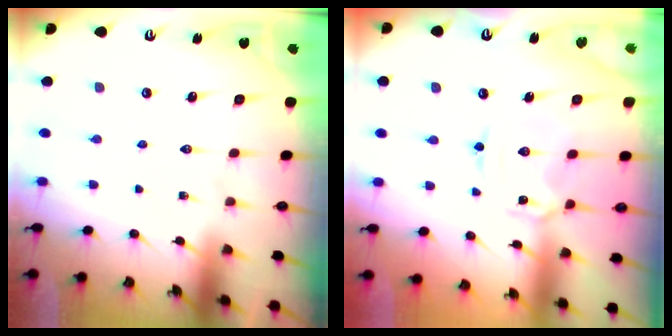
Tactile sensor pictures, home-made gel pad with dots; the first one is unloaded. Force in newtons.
{"total": 2.5, "press": 2.4, "slide": 0.4}